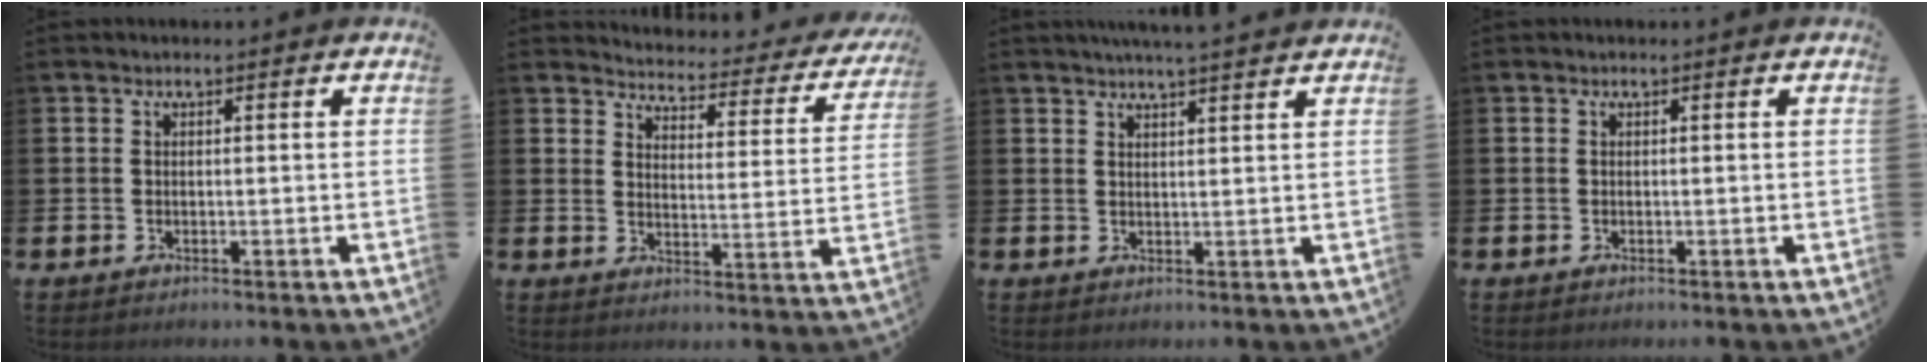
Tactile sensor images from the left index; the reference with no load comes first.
{"total": 3.4, "force": [3.2, 0.8, 0.6], "torque": [-0.029, -0.036, 0.045]}
{"total": 3.4, "force": [3.3, -0.4, 1.0], "torque": [-0.018, -0.014, 0.058]}
{"total": 0.0}